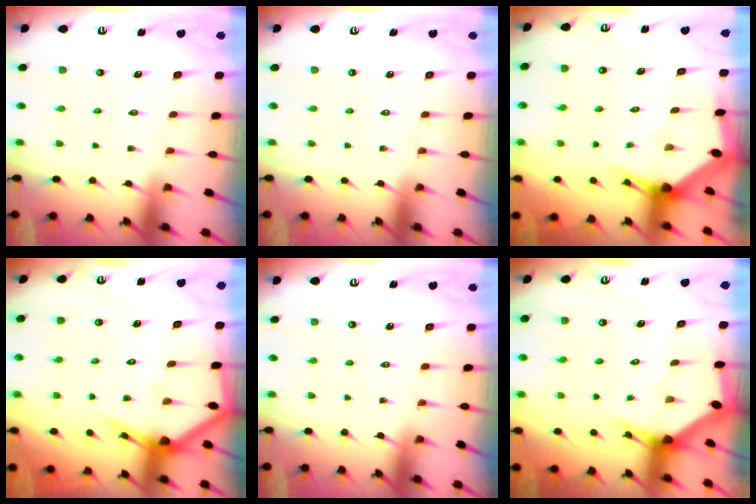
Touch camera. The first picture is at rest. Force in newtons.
{"total": 0.0}
{"total": 3.4, "press": 3.4, "slide": 0.2}
{"total": 5.4, "press": 5.3, "slide": 0.6}
{"total": 0.0}
{"total": 2.9, "press": 2.9, "slide": 0.0}